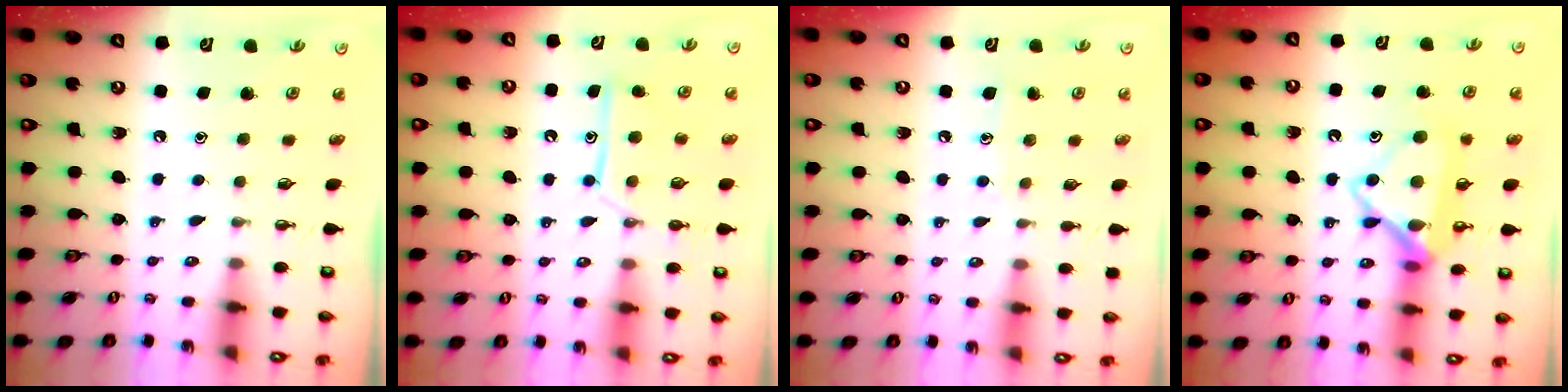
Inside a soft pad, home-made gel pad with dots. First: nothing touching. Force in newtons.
{"total": 11.8, "press": 11.7, "slide": 0.8}
{"total": 5.6, "press": 5.6, "slide": 0.6}
{"total": 17.0, "press": 17.0, "slide": 0.5}